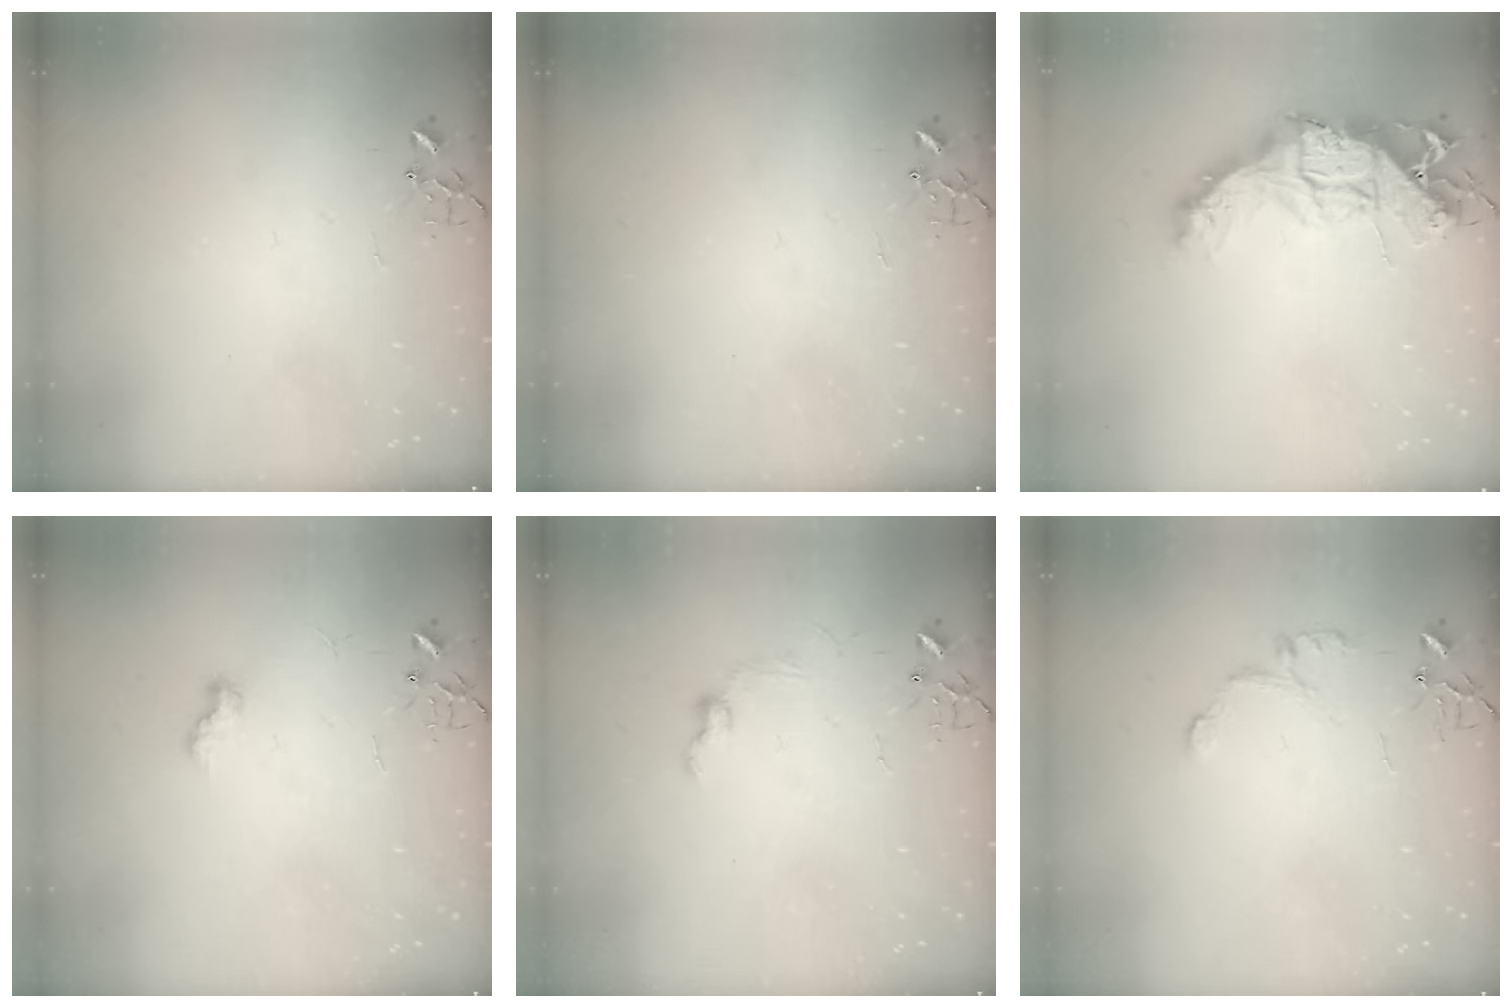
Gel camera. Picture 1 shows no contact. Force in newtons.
{"total": 0.0}
{"total": 16.6, "press": 16.6, "slide": 1.6}
{"total": 7.5, "press": 7.5, "slide": 0.7}
{"total": 6.0, "press": 6.0, "slide": 0.9}
{"total": 7.2, "press": 7.1, "slide": 0.8}